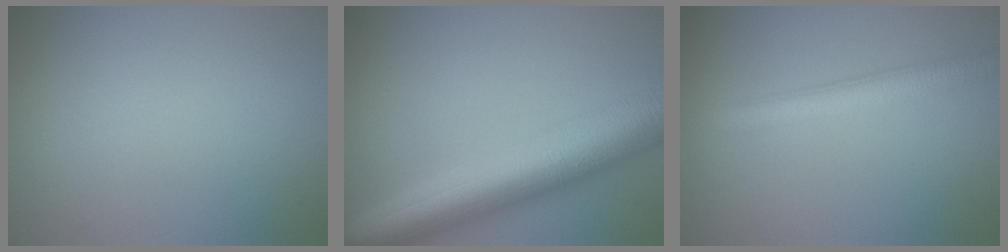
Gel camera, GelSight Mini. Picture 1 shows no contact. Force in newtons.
{"total": 10.3, "press": 10.3, "slide": 0.4}
{"total": 3.3, "press": 3.3, "slide": 0.1}